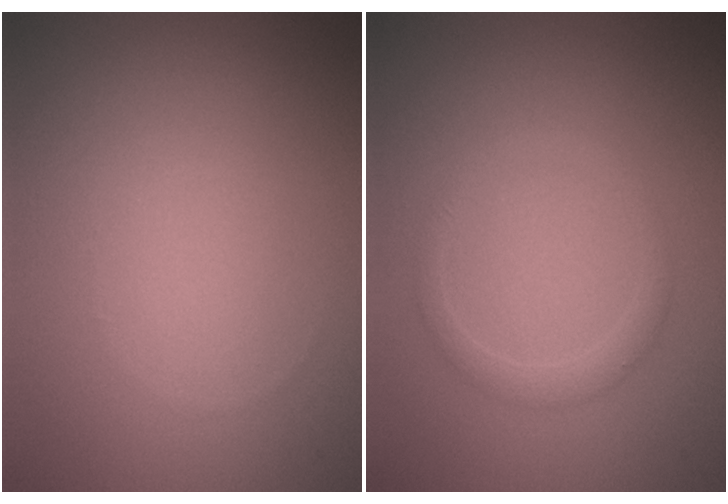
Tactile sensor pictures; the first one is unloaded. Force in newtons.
{"total": 1.3, "press": 1.3, "slide": 0.2}